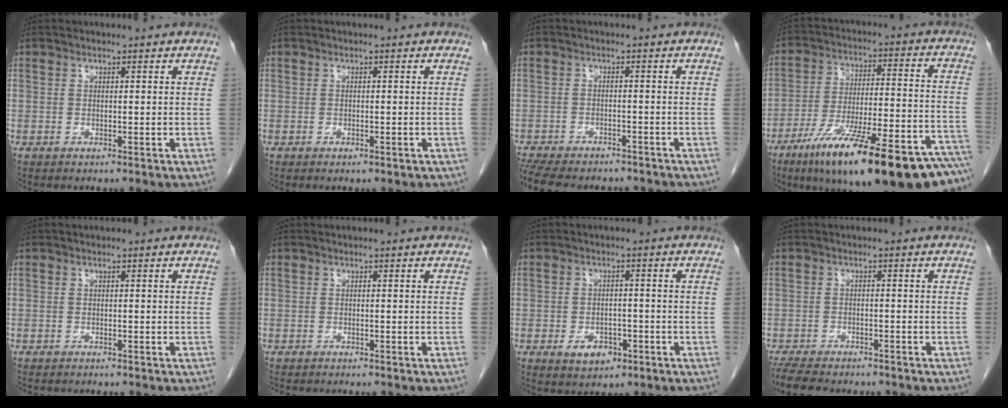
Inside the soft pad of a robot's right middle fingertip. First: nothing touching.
{"total": 0.6, "force": [-0.4, 0.2, 0.4], "torque": [-0.010, -0.003, -0.002]}
{"total": 14.8, "force": [-12.6, 4.9, 5.9], "torque": [-0.148, -0.015, -0.169]}
{"total": 27.8, "force": [-19.9, 3.1, 19.2], "torque": [-0.228, -0.005, -0.302]}
{"total": 3.1, "force": [-2.8, 0.9, 1.2], "torque": [-0.023, -0.008, -0.034]}
{"total": 3.6, "force": [-3.2, 1.1, 1.4], "torque": [-0.025, -0.008, -0.040]}
{"total": 4.2, "force": [-2.1, 2.6, 2.5], "torque": [-0.039, 0.001, -0.024]}
{"total": 9.7, "force": [-8.2, 3.1, 4.0], "torque": [-0.081, -0.011, -0.123]}